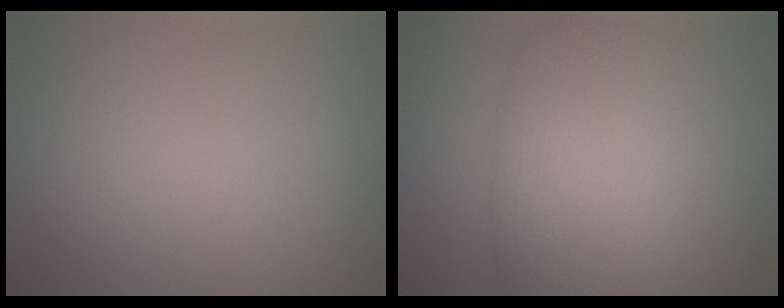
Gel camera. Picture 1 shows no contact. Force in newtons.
{"total": 9.1, "press": 9.1, "slide": 0.3}